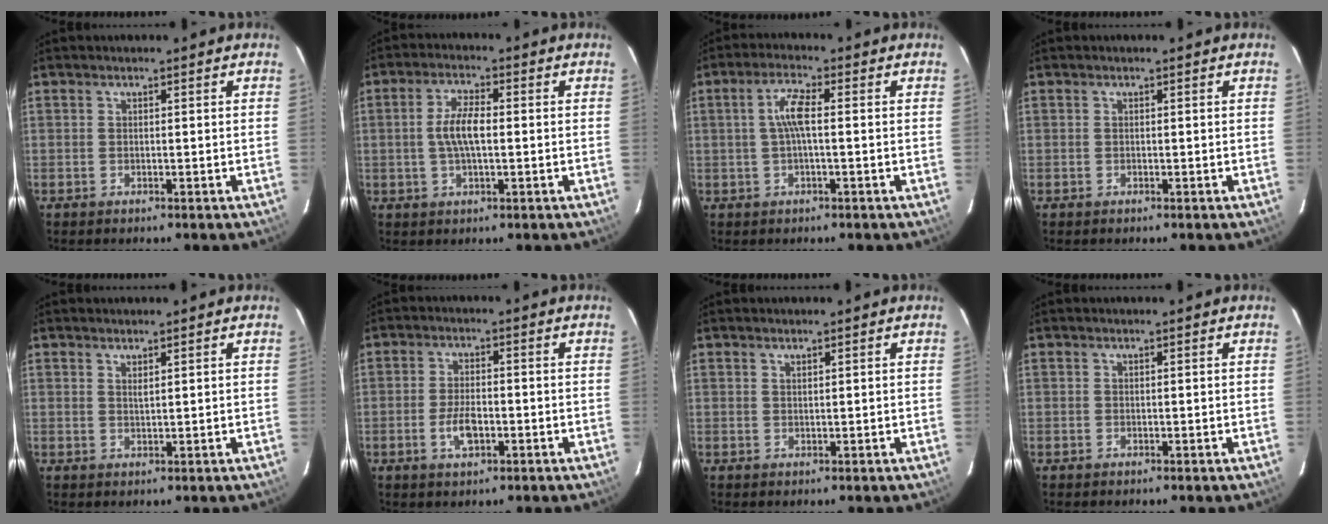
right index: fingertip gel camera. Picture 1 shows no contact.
{"total": 5.7, "force": [-0.1, 2.0, 5.4], "torque": [-0.107, 0.006, -0.002]}
{"total": 4.6, "force": [0.1, 0.8, 4.5], "torque": [-0.088, 0.008, 0.003]}
{"total": 0.0}
{"total": 1.2, "force": [0.9, 0.2, 0.7], "torque": [-0.014, 0.000, 0.016]}
{"total": 4.9, "force": [-1.9, 2.4, 3.9], "torque": [-0.081, -0.003, -0.031]}
{"total": 0.6, "force": [0.5, 0.1, 0.2], "torque": [-0.004, 0.001, 0.010]}
{"total": 0.0}